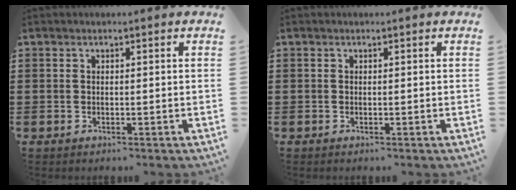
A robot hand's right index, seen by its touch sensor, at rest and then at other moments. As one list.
[{"total": 0.0}]